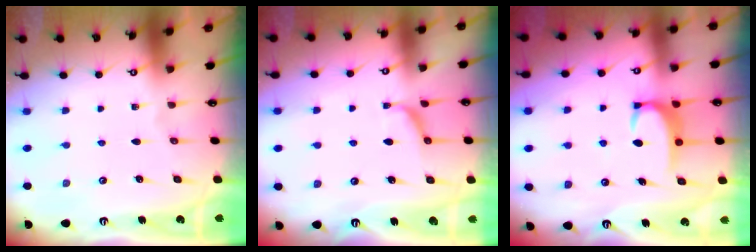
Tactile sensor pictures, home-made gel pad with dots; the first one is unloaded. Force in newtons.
{"total": 0.0}
{"total": 3.4, "press": 3.4, "slide": 0.4}